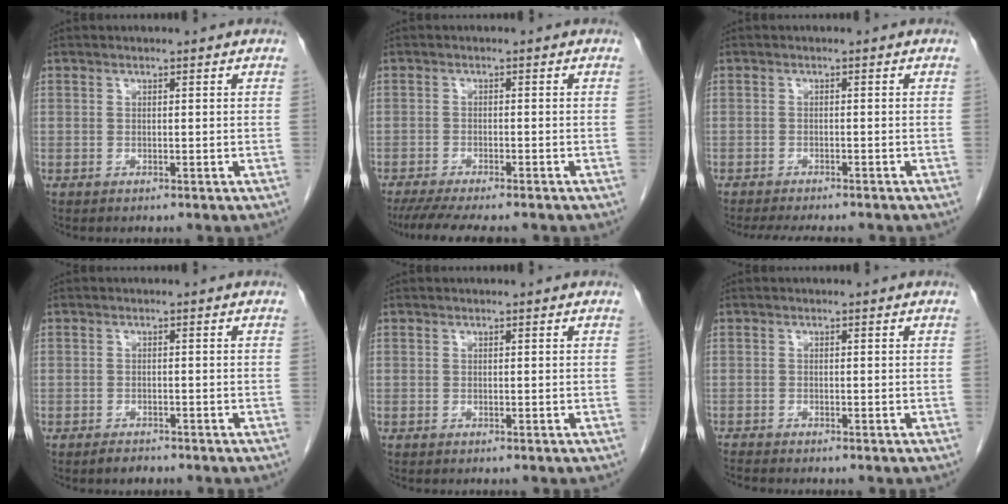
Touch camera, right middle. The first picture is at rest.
{"total": 10.2, "force": [-8.7, 1.5, 5.2], "torque": [-0.071, -0.013, -0.130]}
{"total": 7.9, "force": [-7.0, 1.6, 3.4], "torque": [-0.045, -0.010, -0.096]}
{"total": 1.6, "force": [-1.4, 0.6, 0.6], "torque": [-0.015, -0.001, -0.018]}
{"total": 0.0}
{"total": 1.5, "force": [-1.4, -0.3, 0.1], "torque": [-0.009, -0.005, -0.029]}